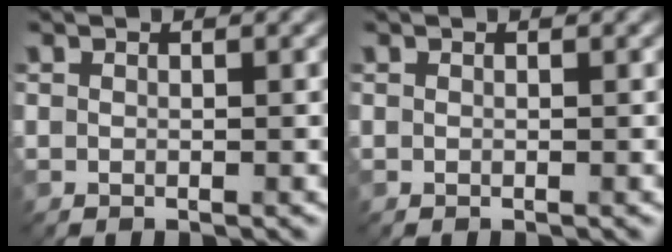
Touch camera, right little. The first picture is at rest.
{"total": 0.0}